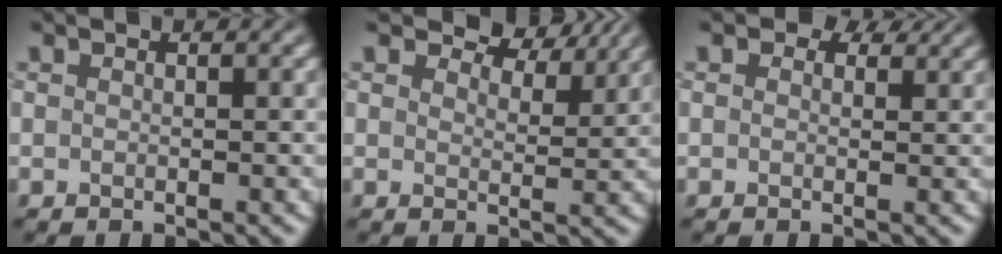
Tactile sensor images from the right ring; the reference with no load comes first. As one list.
[{"total": 4.7, "force": [4.0, 1.6, 1.9], "torque": [-0.037, 0.002, 0.050]}, {"total": 2.3, "force": [1.4, 1.3, 1.3], "torque": [-0.021, -0.003, 0.010]}]